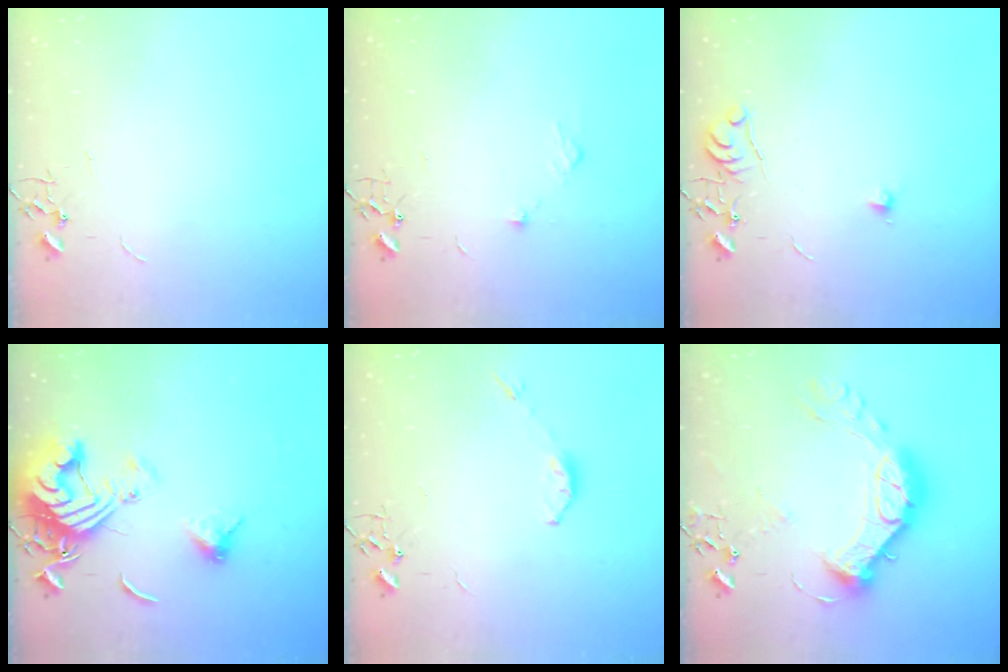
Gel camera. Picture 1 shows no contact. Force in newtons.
{"total": 6.1, "press": 6.0, "slide": 0.8}
{"total": 7.7, "press": 7.7, "slide": 0.8}
{"total": 14.5, "press": 14.4, "slide": 1.6}
{"total": 3.6, "press": 3.5, "slide": 0.5}
{"total": 20.0, "press": 19.9, "slide": 1.5}